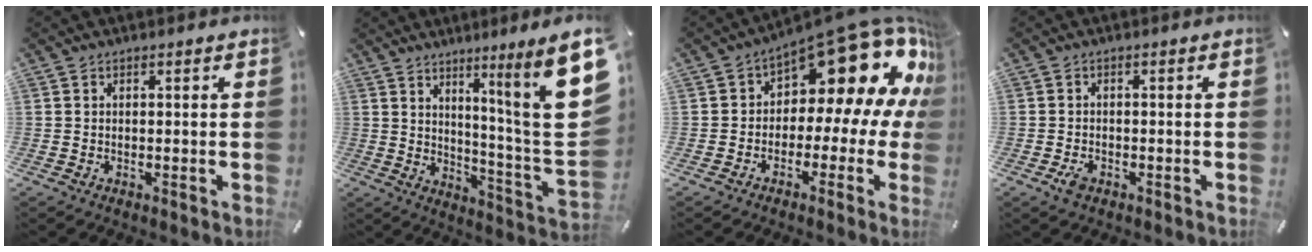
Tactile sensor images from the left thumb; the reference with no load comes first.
{"total": 15.7, "force": [7.2, 0.0, 13.9], "torque": [-0.207, -0.077, 0.094]}
{"total": 18.3, "force": [9.9, 9.3, 12.3], "torque": [-0.159, -0.089, 0.164]}
{"total": 2.2, "force": [-1.3, 1.3, 1.3], "torque": [-0.031, 0.002, -0.026]}